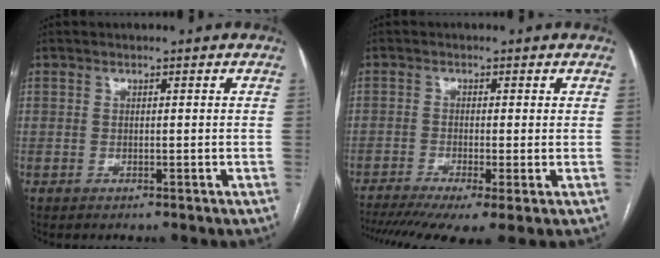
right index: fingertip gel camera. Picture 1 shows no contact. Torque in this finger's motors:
{"motor_torque": [1.45, -0.68, 0.73, 0.16]}